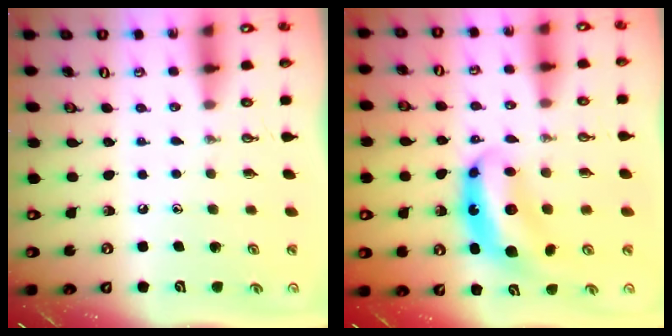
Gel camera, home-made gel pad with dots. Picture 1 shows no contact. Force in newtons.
{"total": 8.1, "press": 8.0, "slide": 1.0}